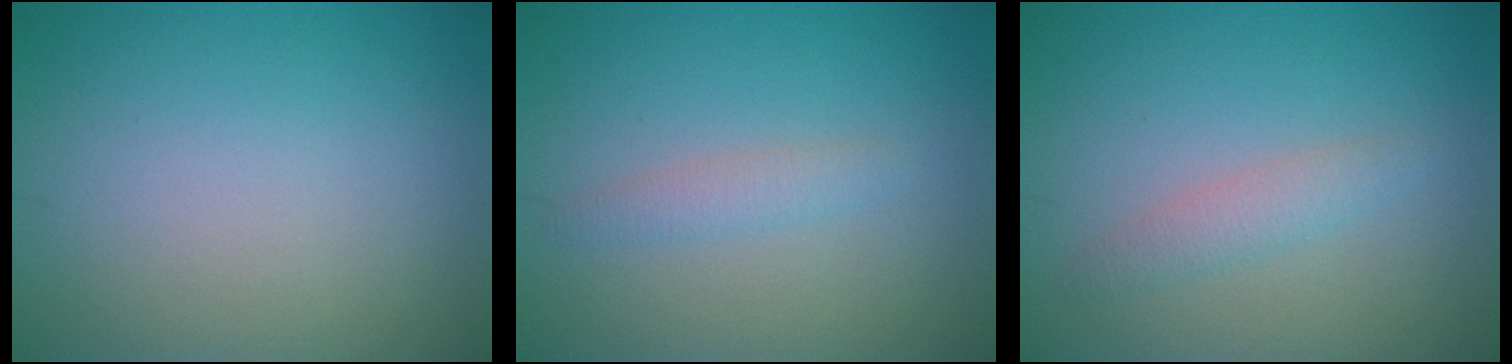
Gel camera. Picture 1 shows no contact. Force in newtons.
{"total": 1.4, "press": 1.4, "slide": 0.1}
{"total": 1.7, "press": 1.7, "slide": 0.1}